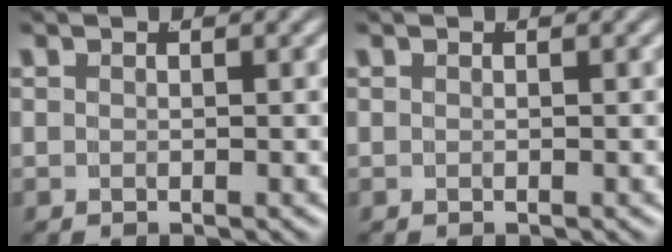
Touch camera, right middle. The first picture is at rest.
{"total": 0.0}